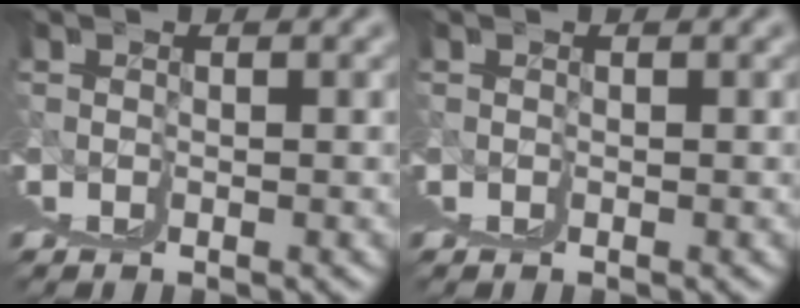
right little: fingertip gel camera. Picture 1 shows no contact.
{"total": 0.0}